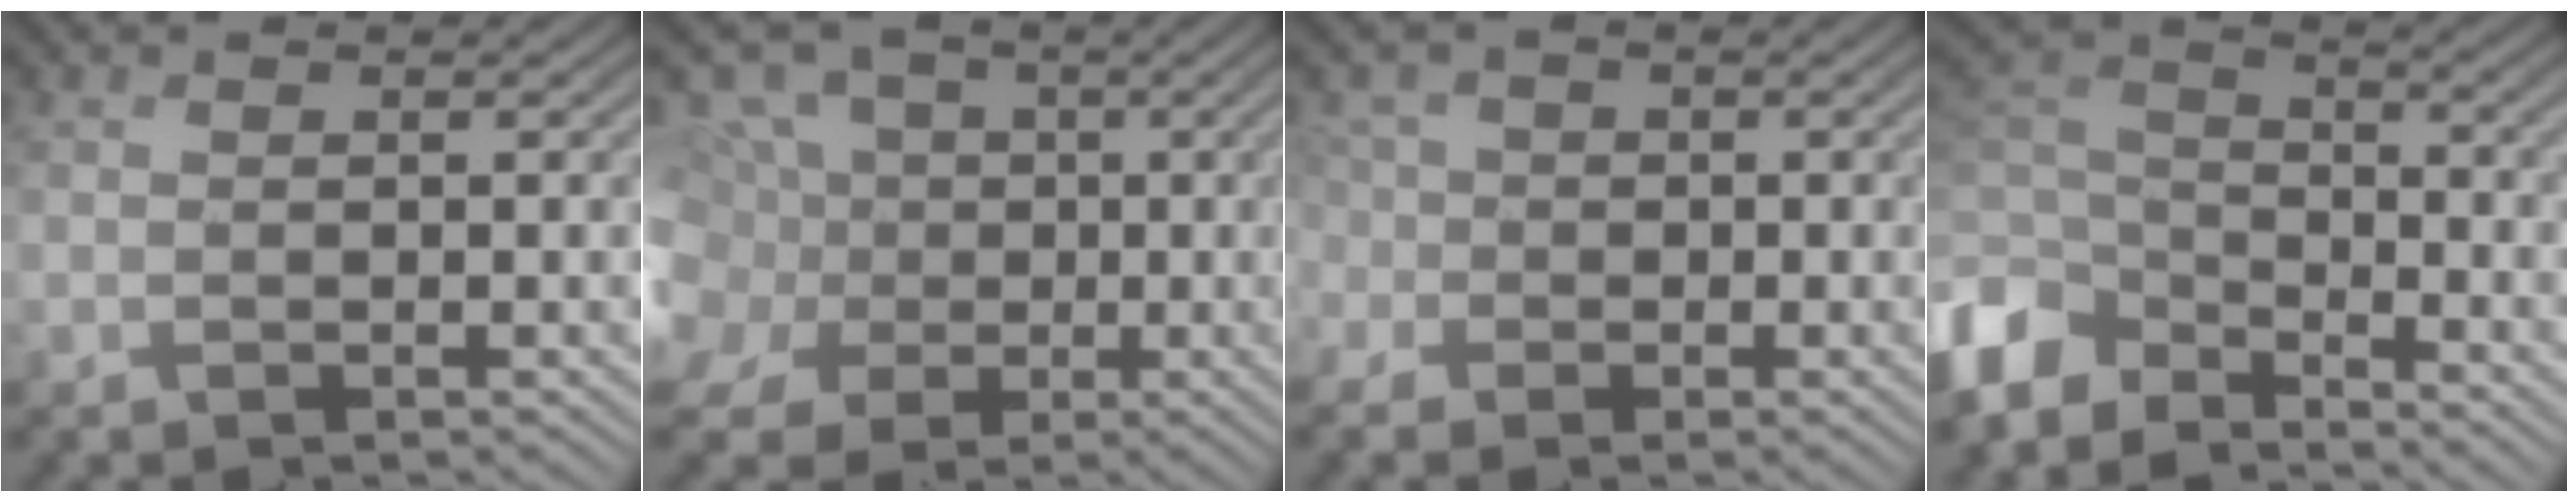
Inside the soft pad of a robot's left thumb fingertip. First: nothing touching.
{"total": 14.8, "force": [-1.5, 12.7, 7.5], "torque": [-0.233, 0.011, -0.050]}
{"total": 3.9, "force": [0.2, 3.6, 1.7], "torque": [-0.068, 0.000, -0.008]}
{"total": 9.6, "force": [-7.2, 4.9, 4.1], "torque": [-0.112, -0.005, -0.160]}